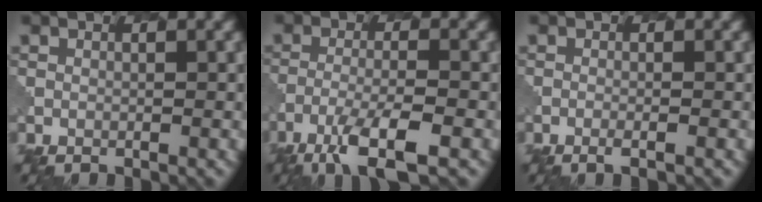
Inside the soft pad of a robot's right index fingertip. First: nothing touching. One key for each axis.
{"total": 5.6, "fx": -3.5, "fy": 1.2, "fz": 4.2, "tx": -0.081, "ty": -0.007, "tz": -0.068}
{"total": 1.1, "fx": -0.5, "fy": 0.2, "fz": 1.0, "tx": -0.011, "ty": 0.001, "tz": -0.013}